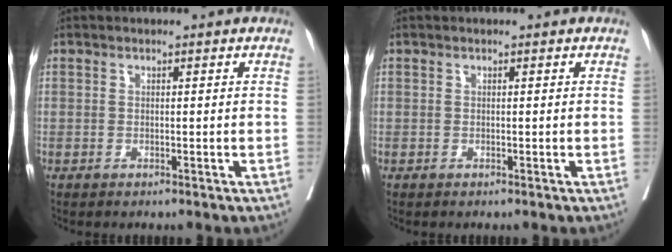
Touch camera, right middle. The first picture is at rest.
{"total": 0.0}